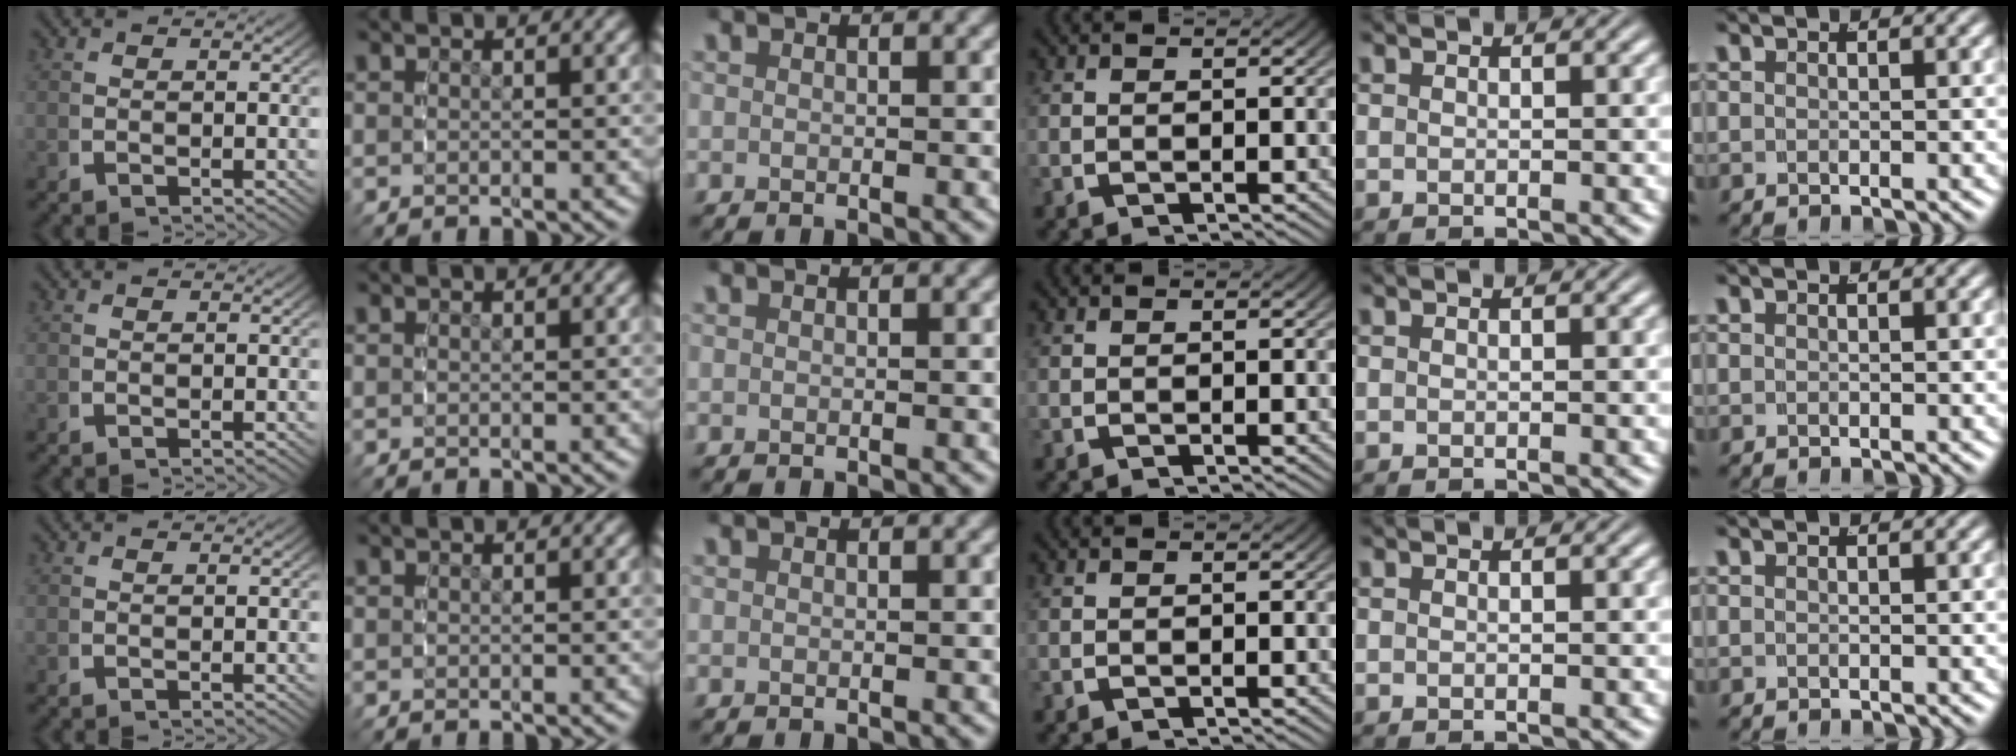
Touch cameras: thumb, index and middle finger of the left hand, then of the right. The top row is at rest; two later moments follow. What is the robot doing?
{"motion": "reach", "object": "plastic wrap"}